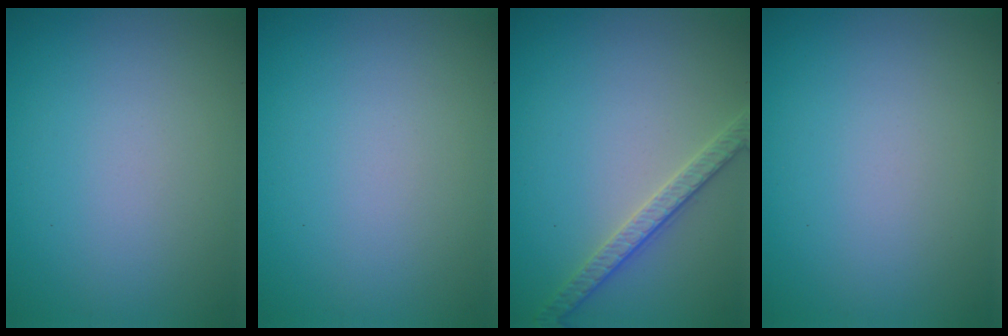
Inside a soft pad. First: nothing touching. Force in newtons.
{"total": 0.0}
{"total": 2.6, "press": 2.6, "slide": 0.5}
{"total": 0.0}